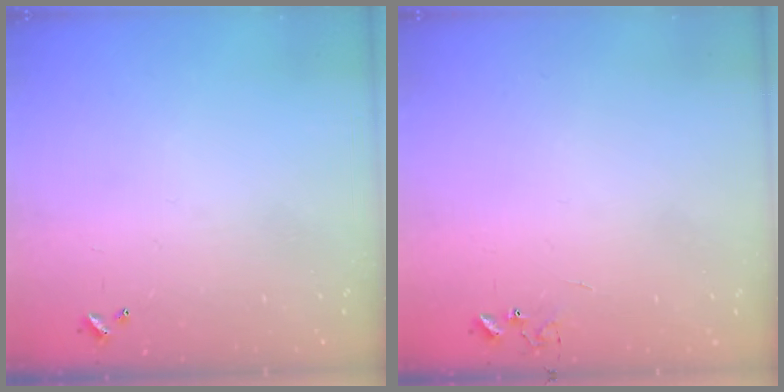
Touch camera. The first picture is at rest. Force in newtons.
{"total": 5.9, "press": 5.9, "slide": 0.5}